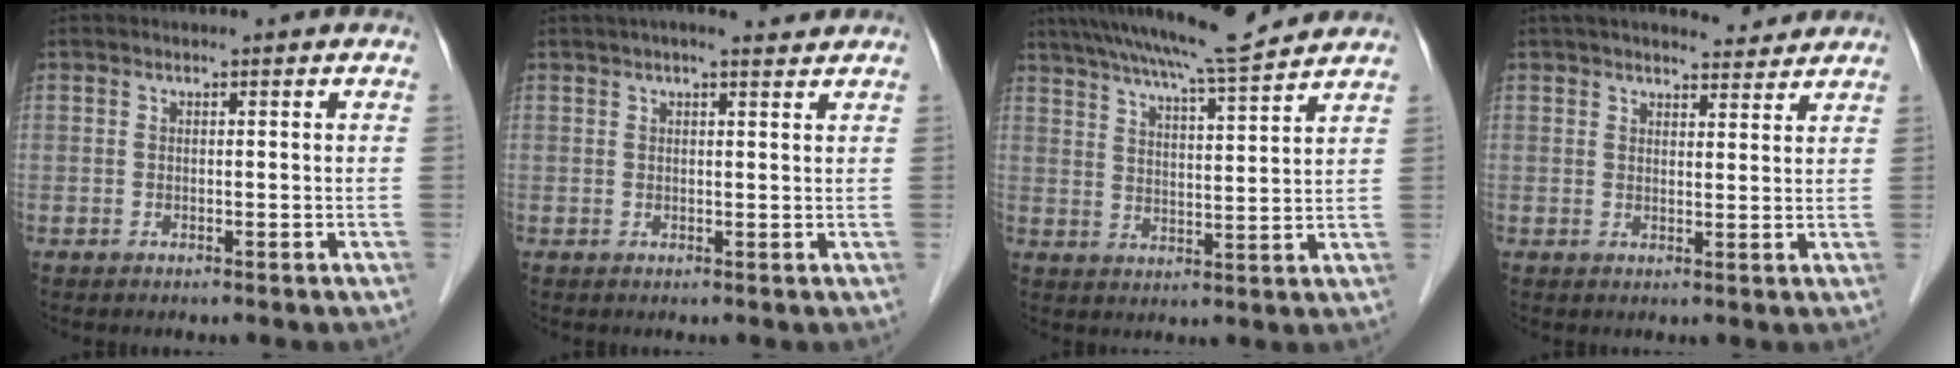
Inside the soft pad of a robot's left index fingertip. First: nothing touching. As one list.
[{"total": 5.7, "force": [4.9, 0.9, 2.8], "torque": [-0.041, 0.023, 0.066]}, {"total": 11.9, "force": [10.7, -0.4, 5.3], "torque": [-0.092, 0.011, 0.163]}, {"total": 7.4, "force": [6.7, 1.8, 2.6], "torque": [-0.033, 0.013, 0.090]}]